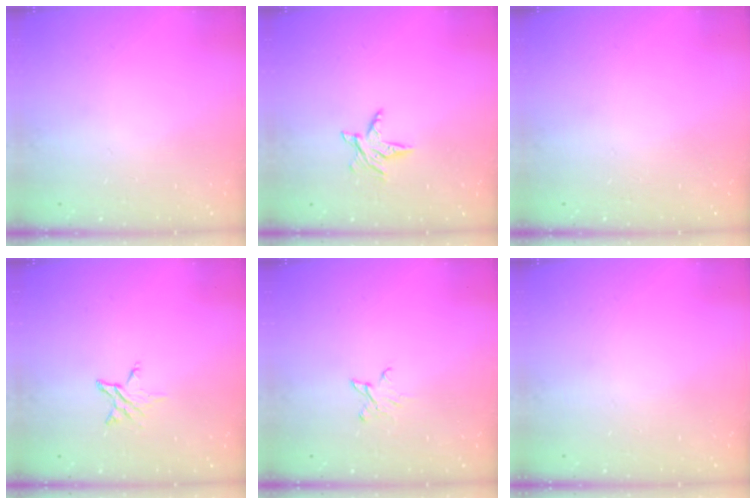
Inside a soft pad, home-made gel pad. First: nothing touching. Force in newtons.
{"total": 5.2, "press": 5.2, "slide": 0.5}
{"total": 0.0}
{"total": 3.9, "press": 3.9, "slide": 0.4}
{"total": 2.8, "press": 2.8, "slide": 0.3}
{"total": 0.0}